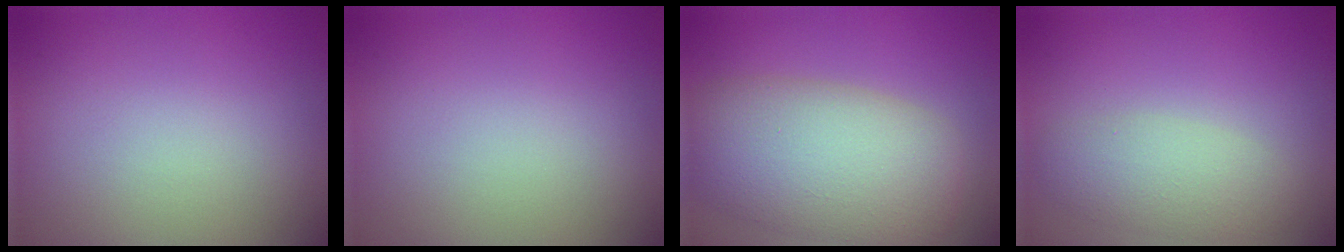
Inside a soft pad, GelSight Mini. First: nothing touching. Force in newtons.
{"total": 0.0}
{"total": 8.9, "press": 8.8, "slide": 0.7}
{"total": 2.9, "press": 2.9, "slide": 0.2}